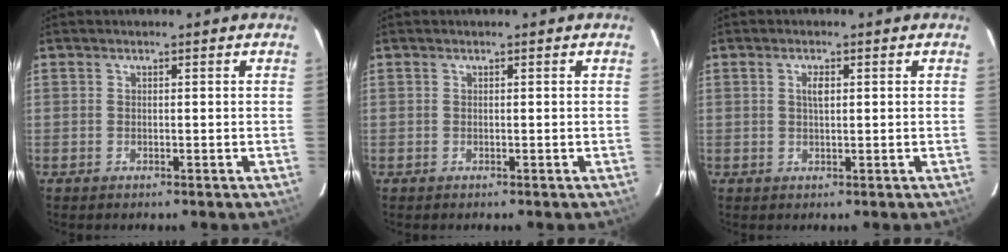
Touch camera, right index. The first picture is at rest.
{"total": 0.0}
{"total": 1.9, "force": [0.5, 0.8, 1.7], "torque": [-0.031, 0.003, 0.008]}